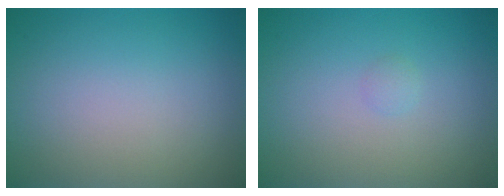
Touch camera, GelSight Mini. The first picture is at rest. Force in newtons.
{"total": 0.5, "press": 0.5, "slide": 0.0}